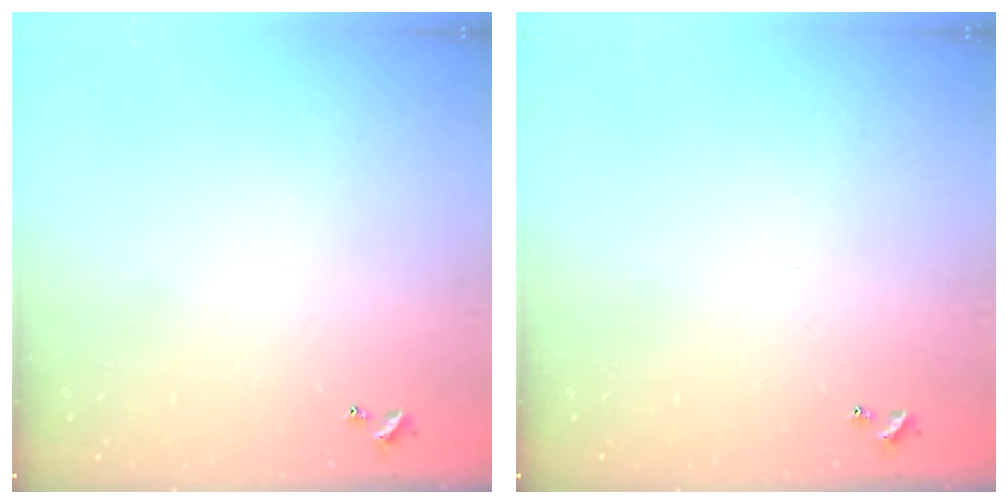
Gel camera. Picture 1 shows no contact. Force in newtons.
{"total": 0.0}